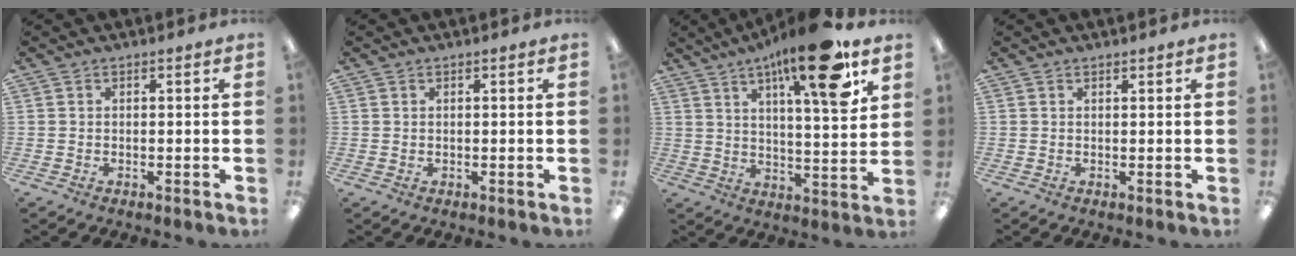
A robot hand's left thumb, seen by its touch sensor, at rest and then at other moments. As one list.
[{"total": 0.5, "force": [0.4, 0.2, 0.2], "torque": [-0.003, 0.002, 0.008]}, {"total": 17.1, "force": [10.3, 3.8, 13.0], "torque": [-0.190, -0.054, 0.153]}, {"total": 0.7, "force": [0.7, 0.1, 0.1], "torque": [-0.003, 0.000, 0.014]}]